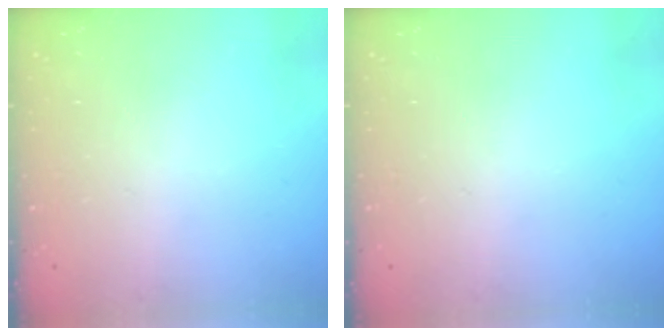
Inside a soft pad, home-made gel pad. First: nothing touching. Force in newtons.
{"total": 0.0}